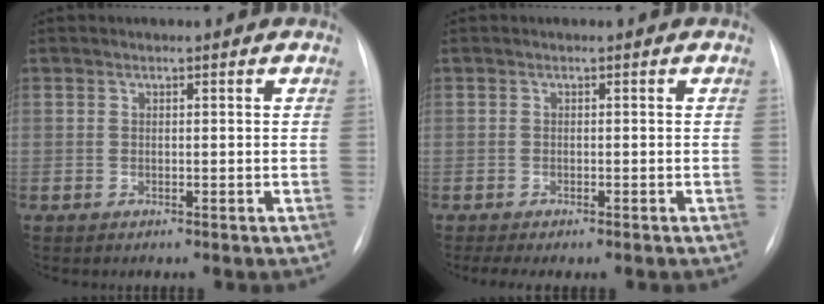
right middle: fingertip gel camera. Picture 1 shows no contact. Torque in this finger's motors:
{"motor_torque": [0.25, -0.23, 0.03, 0.01]}